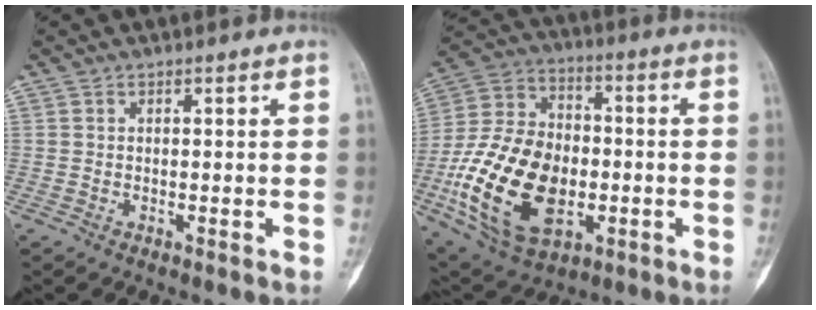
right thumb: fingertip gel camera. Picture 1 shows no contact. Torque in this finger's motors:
{"motor_torque": [0.55, 1.58, 1.78, -1.00, 0.25]}